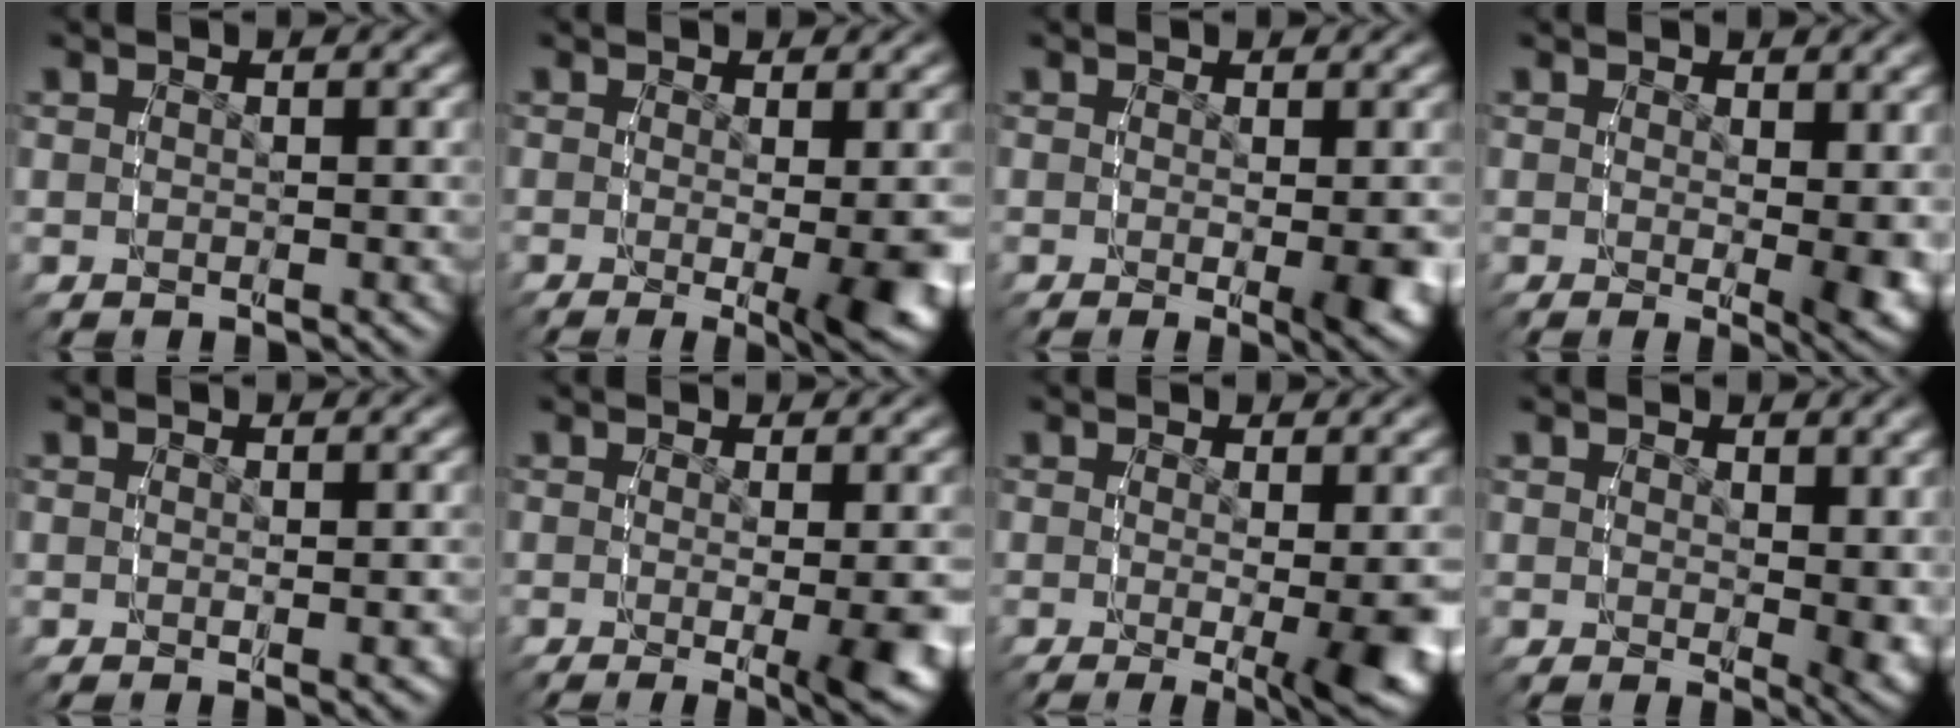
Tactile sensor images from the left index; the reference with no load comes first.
{"total": 4.5, "force": [-1.1, 0.3, 4.4], "torque": [-0.054, -0.019, -0.017]}
{"total": 2.8, "force": [-0.5, 0.1, 2.7], "torque": [-0.035, -0.013, -0.008]}
{"total": 3.0, "force": [0.2, 0.5, 3.0], "torque": [-0.031, -0.018, 0.004]}
{"total": 0.6, "force": [-0.3, -0.2, 0.5], "torque": [-0.007, -0.003, -0.005]}
{"total": 4.3, "force": [-1.2, 0.2, 4.1], "torque": [-0.053, -0.015, -0.021]}
{"total": 5.0, "force": [-1.3, 0.4, 4.8], "torque": [-0.059, -0.020, -0.020]}
{"total": 2.4, "force": [0.5, 0.6, 2.3], "torque": [-0.020, -0.014, 0.011]}